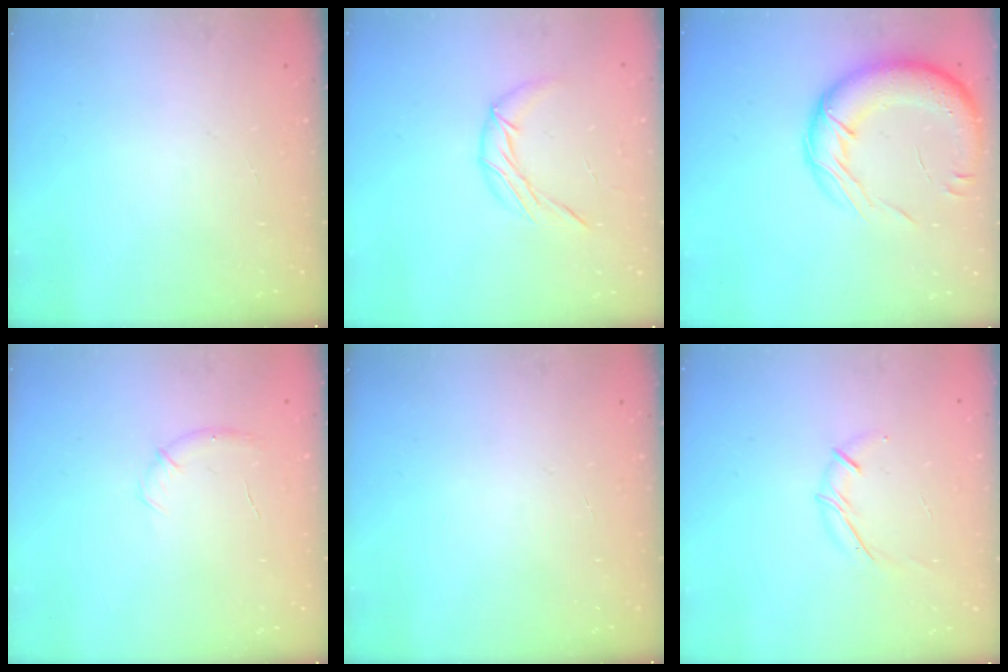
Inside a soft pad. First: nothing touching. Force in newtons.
{"total": 7.9, "press": 7.9, "slide": 0.2}
{"total": 19.3, "press": 18.8, "slide": 3.9}
{"total": 5.6, "press": 5.4, "slide": 1.5}
{"total": 0.0}
{"total": 6.7, "press": 6.6, "slide": 1.4}